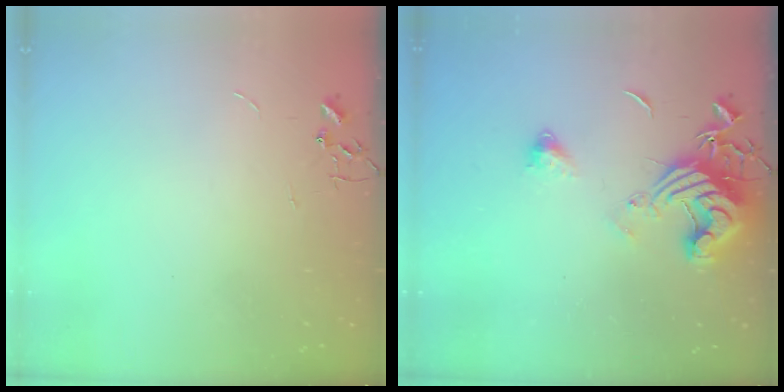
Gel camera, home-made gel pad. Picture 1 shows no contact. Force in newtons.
{"total": 14.4, "press": 14.3, "slide": 1.8}